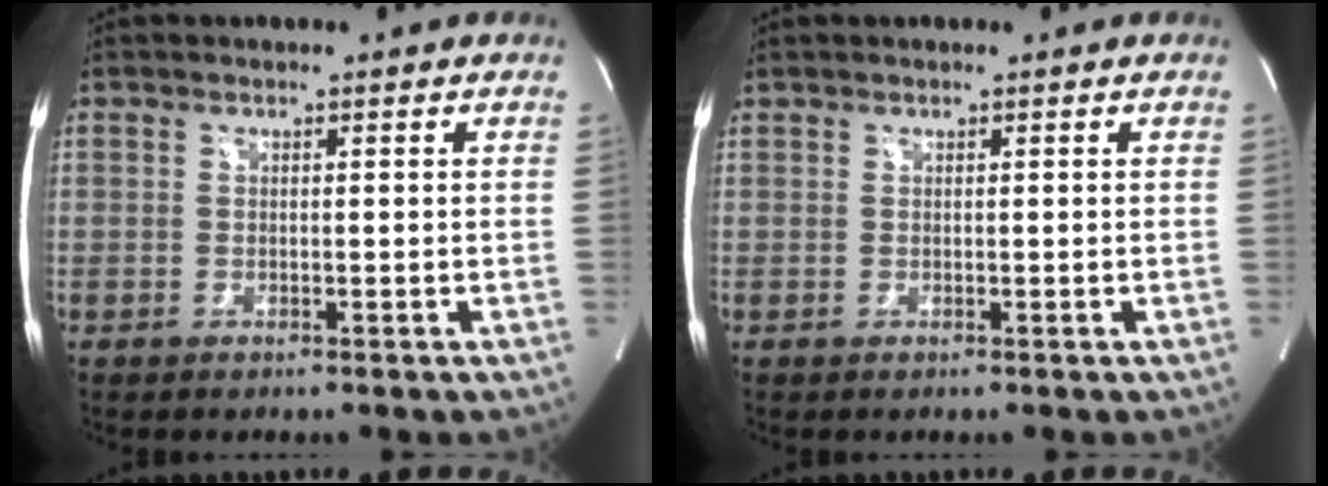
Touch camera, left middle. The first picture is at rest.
{"total": 0.0}